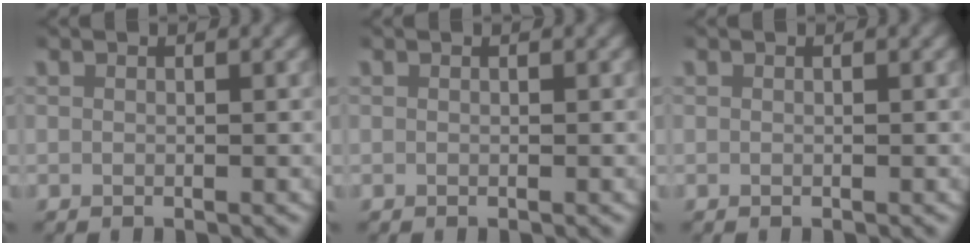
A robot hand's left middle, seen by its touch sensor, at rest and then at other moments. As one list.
[{"total": 0.0}, {"total": 0.0}]